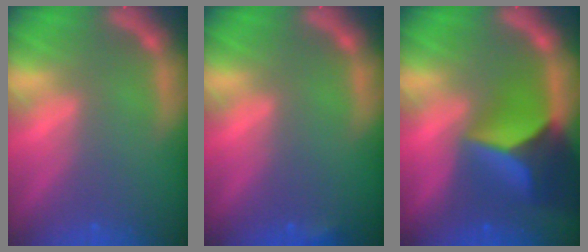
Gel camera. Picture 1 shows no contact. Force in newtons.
{"total": 0.9}
{"total": 10.0}